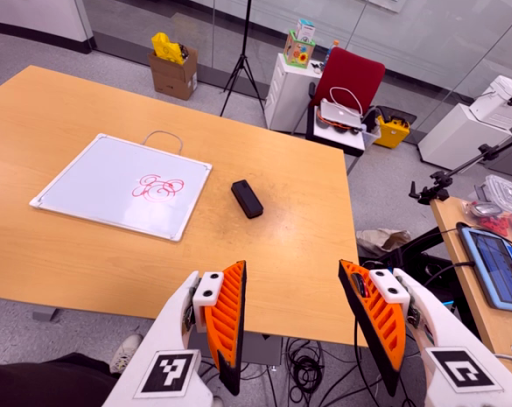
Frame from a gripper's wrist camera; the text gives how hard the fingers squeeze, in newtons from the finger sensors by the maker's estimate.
{"total": 0.0}